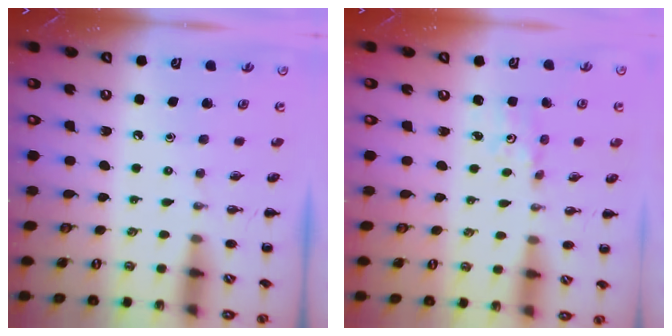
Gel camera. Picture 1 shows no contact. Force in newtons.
{"total": 1.6, "press": 1.6, "slide": 0.4}